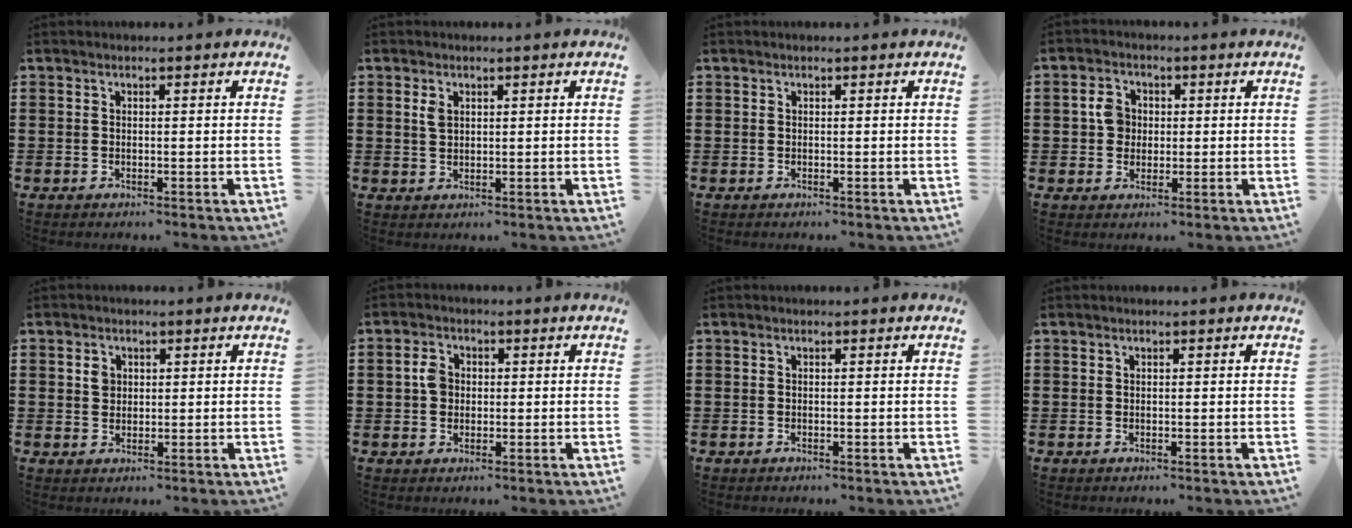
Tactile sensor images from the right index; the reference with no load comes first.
{"total": 1.7, "force": [0.7, 0.9, 1.3], "torque": [-0.029, 0.003, 0.012]}
{"total": 0.0}
{"total": 3.7, "force": [0.1, 3.2, 1.9], "torque": [-0.047, 0.013, -0.002]}
{"total": 1.9, "force": [0.6, 1.5, 0.9], "torque": [-0.023, 0.007, 0.011]}
{"total": 3.0, "force": [0.1, 2.3, 1.9], "torque": [-0.043, 0.011, 0.001]}
{"total": 0.0}
{"total": 0.0}